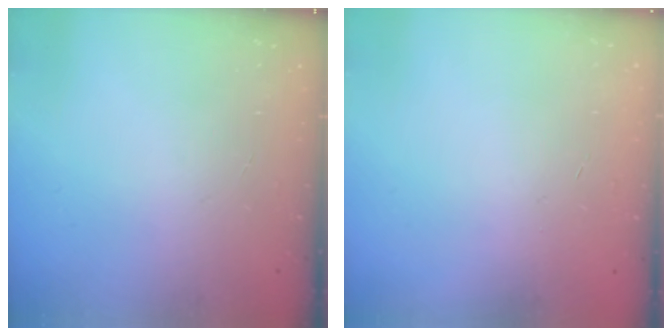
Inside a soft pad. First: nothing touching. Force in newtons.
{"total": 0.6, "press": 0.5, "slide": 0.2}